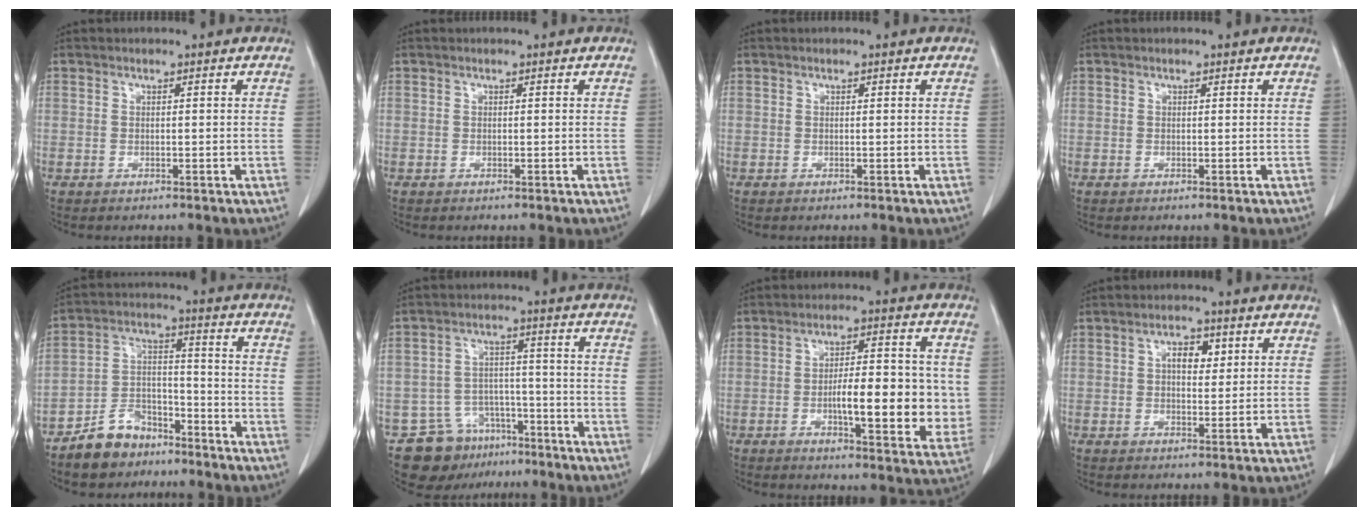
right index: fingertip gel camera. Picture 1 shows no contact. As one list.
[{"total": 0.0}, {"total": 0.0}, {"total": 0.0}, {"total": 8.5, "force": [-6.6, 4.7, 2.6], "torque": [-0.054, 0.015, -0.119]}, {"total": 10.2, "force": [-6.9, 7.1, 2.5], "torque": [-0.043, 0.031, -0.102]}, {"total": 12.7, "force": [-1.2, 3.8, 12.1], "torque": [-0.173, 0.003, -0.015]}, {"total": 3.7, "force": [1.1, 2.0, 2.9], "torque": [-0.046, 0.006, 0.017]}]